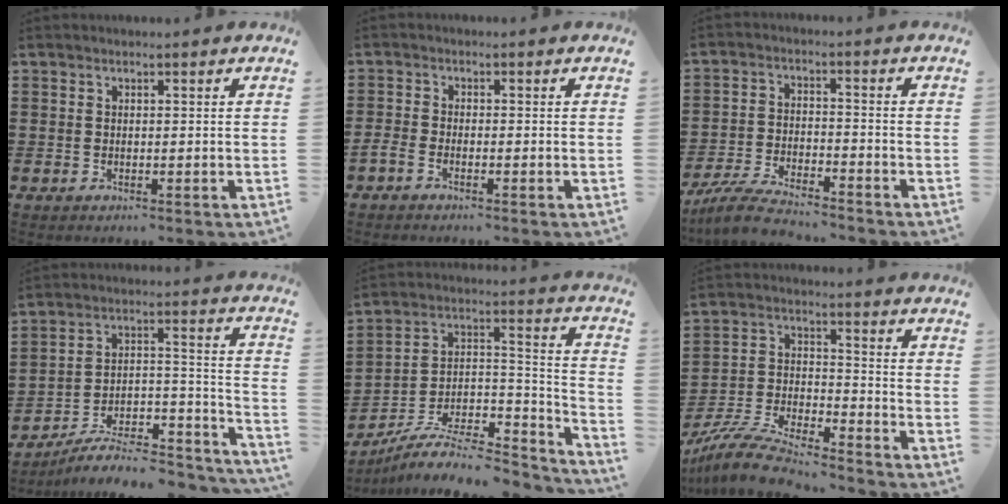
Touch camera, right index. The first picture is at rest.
{"total": 1.5, "force": [-1.2, 0.3, 0.9], "torque": [-0.023, -0.001, -0.026]}
{"total": 6.0, "force": [-5.6, 0.5, 2.0], "torque": [-0.051, -0.003, -0.109]}
{"total": 7.8, "force": [-6.8, 2.2, 3.1], "torque": [-0.034, 0.014, -0.128]}
{"total": 9.3, "force": [-7.4, 3.2, 4.6], "torque": [-0.077, 0.016, -0.143]}
{"total": 8.9, "force": [-8.4, 0.7, 3.0], "torque": [-0.074, 0.004, -0.168]}